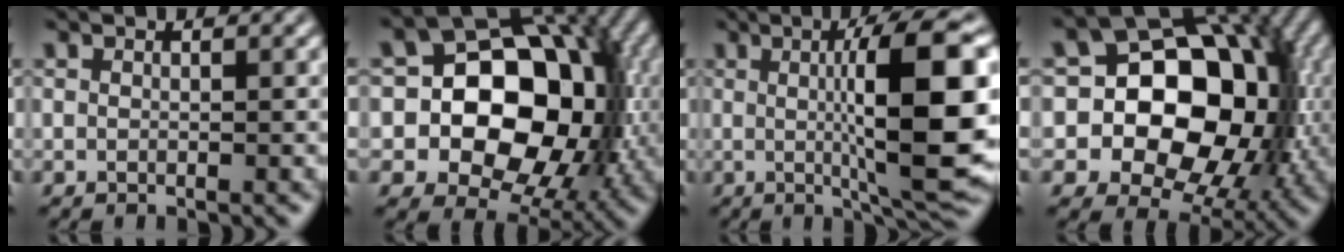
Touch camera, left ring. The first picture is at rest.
{"total": 12.9, "force": [-1.1, 9.5, 8.7], "torque": [-0.107, 0.007, -0.021]}
{"total": 10.2, "force": [0.0, 1.4, 10.1], "torque": [-0.139, 0.005, 0.013]}
{"total": 14.4, "force": [-0.7, 11.1, 9.1], "torque": [-0.112, 0.011, -0.020]}